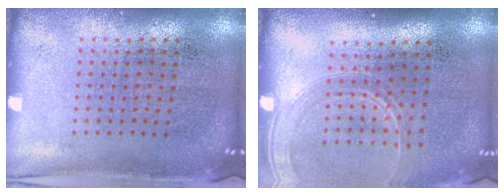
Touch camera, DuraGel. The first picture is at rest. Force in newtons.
{"total": 1.7, "press": 1.6, "slide": 0.6}